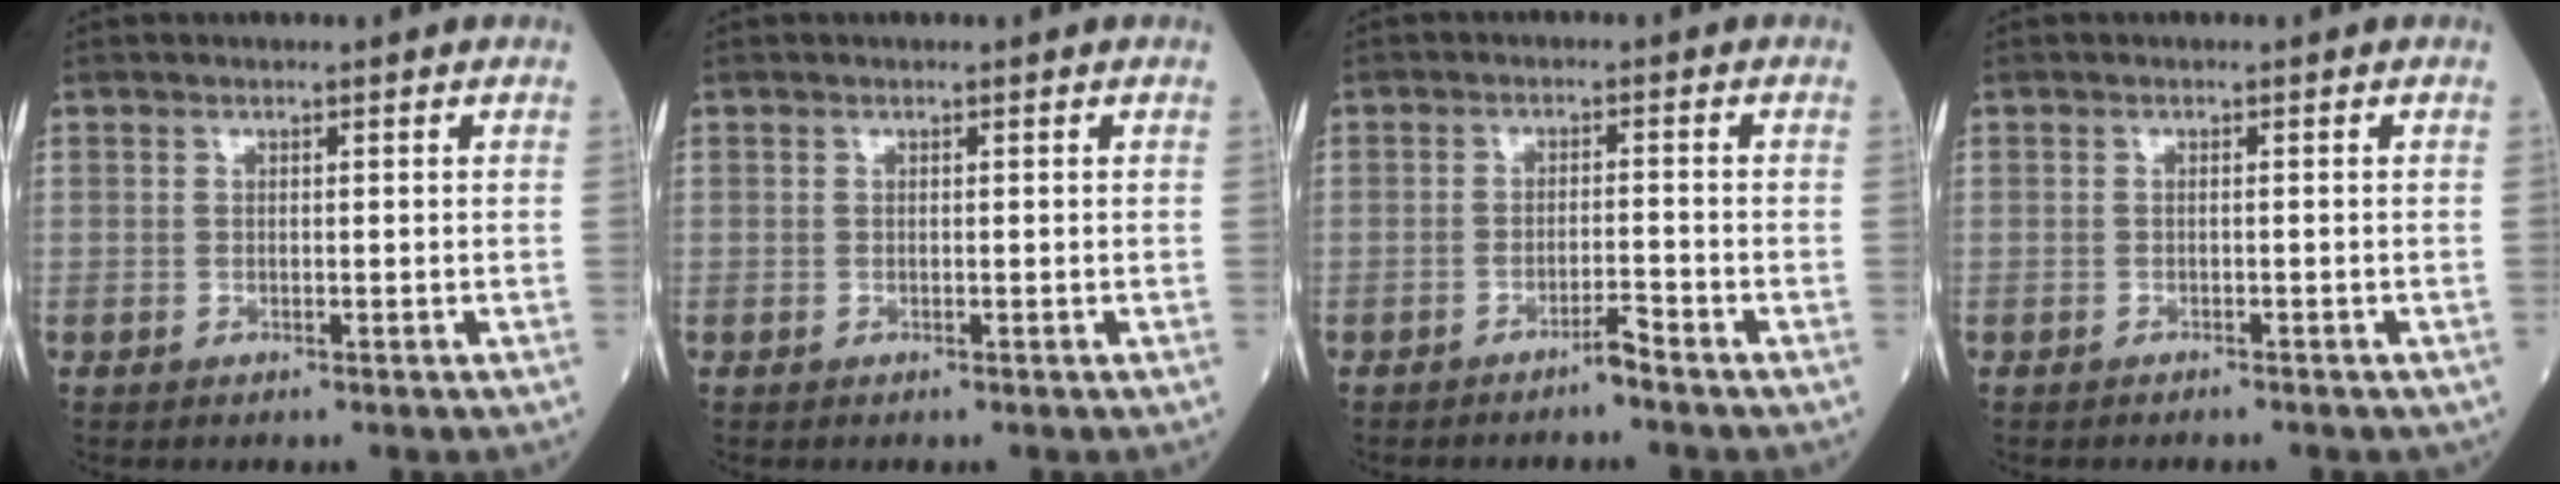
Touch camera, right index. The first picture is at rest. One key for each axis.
{"total": 0.0}
{"total": 2.2, "fx": -1.9, "fy": -0.2, "fz": 1.1, "tx": -0.017, "ty": 0.001, "tz": -0.035}
{"total": 2.6, "fx": -2.3, "fy": 0.7, "fz": 0.9, "tx": -0.018, "ty": -0.005, "tz": -0.023}